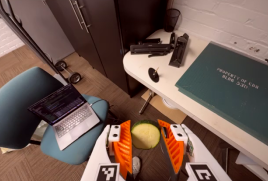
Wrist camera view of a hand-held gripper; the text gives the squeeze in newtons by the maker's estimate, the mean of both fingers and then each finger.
{"total": 10.3, "left": 10.5, "right": 10.1}